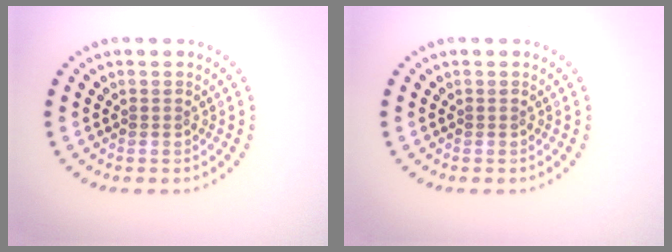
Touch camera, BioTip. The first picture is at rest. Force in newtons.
{"total": 0.0}